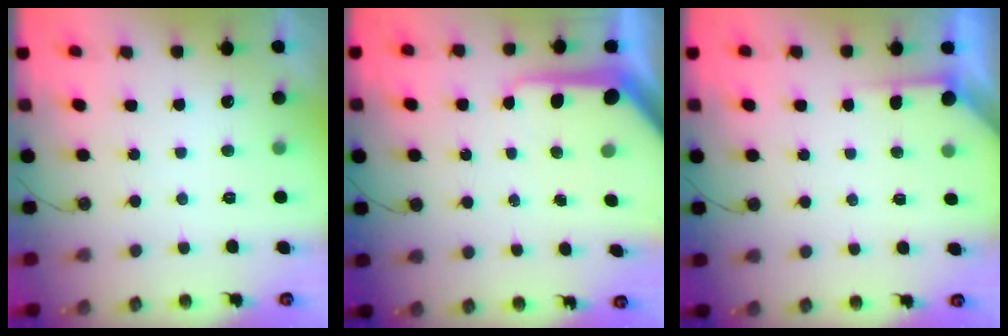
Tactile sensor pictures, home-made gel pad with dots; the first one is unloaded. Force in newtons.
{"total": 11.0, "press": 11.0, "slide": 1.0}
{"total": 2.9, "press": 2.8, "slide": 0.4}